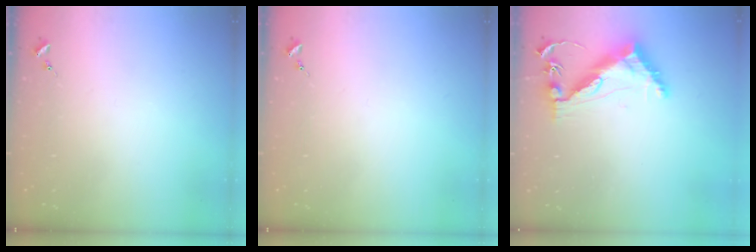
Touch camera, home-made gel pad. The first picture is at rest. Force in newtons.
{"total": 0.0}
{"total": 12.8, "press": 12.8, "slide": 0.8}